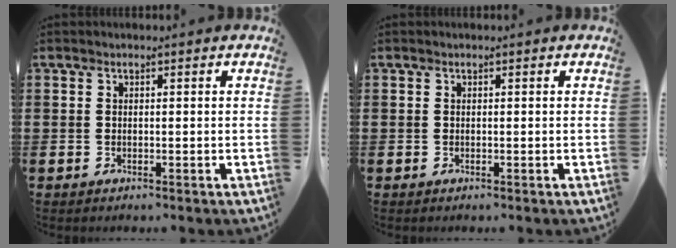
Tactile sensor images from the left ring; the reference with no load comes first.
{"total": 0.0}